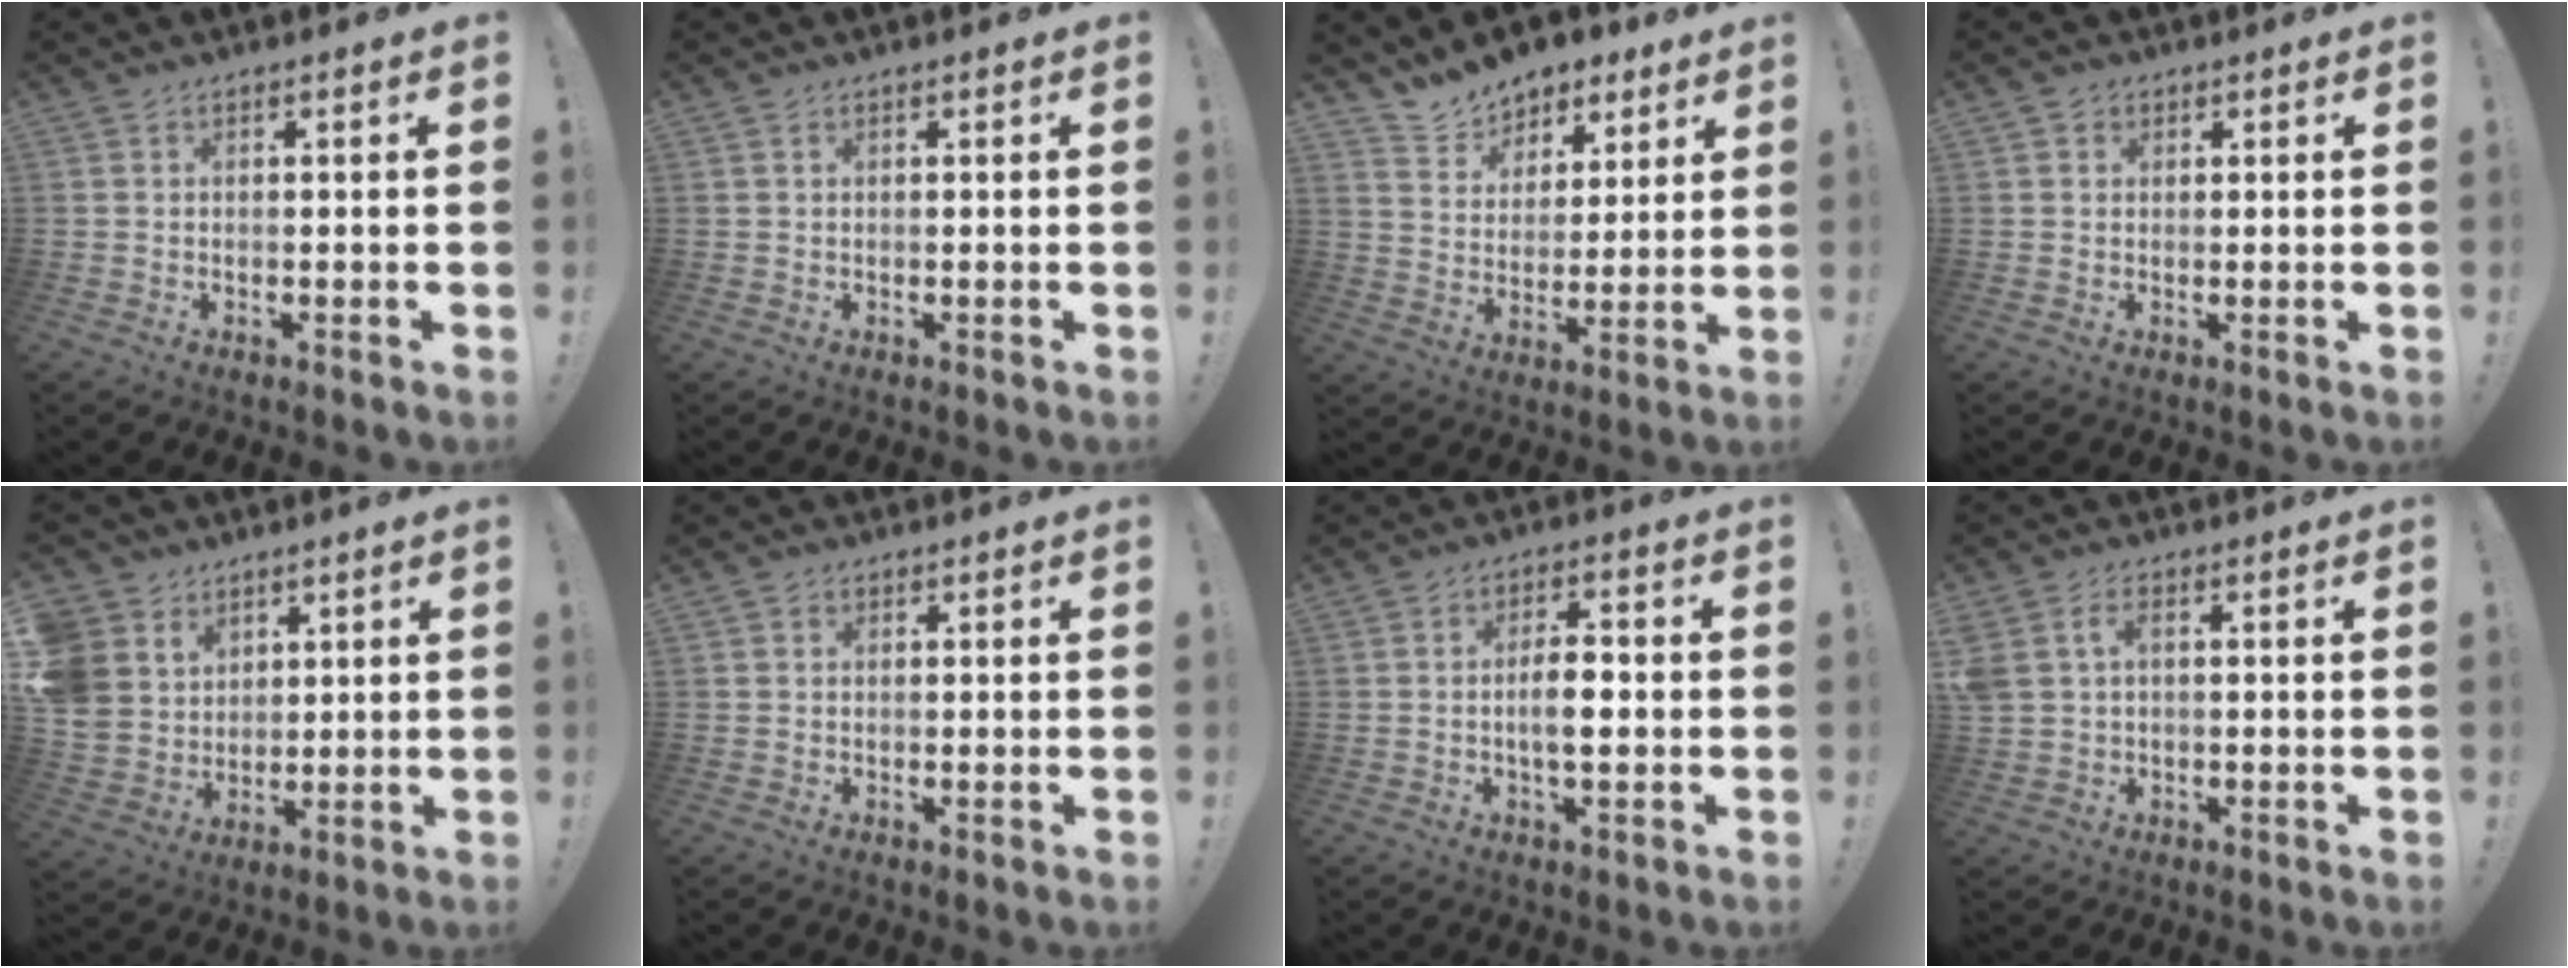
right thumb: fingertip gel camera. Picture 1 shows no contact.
{"total": 0.5, "force": [0.4, 0.2, 0.3], "torque": [0.000, -0.002, 0.006]}
{"total": 10.9, "force": [9.0, 5.9, 1.5], "torque": [-0.028, -0.070, 0.173]}
{"total": 1.6, "force": [0.7, 1.4, 0.3], "torque": [0.000, -0.002, 0.012]}
{"total": 9.5, "force": [4.1, 8.3, 2.5], "torque": [-0.047, -0.027, 0.088]}
{"total": 0.8, "force": [0.4, 0.7, 0.1], "torque": [0.006, -0.001, 0.006]}
{"total": 6.5, "force": [-1.0, 2.6, 5.9], "torque": [-0.096, 0.003, -0.021]}
{"total": 4.5, "force": [0.8, 3.0, 3.2], "torque": [-0.068, 0.003, 0.011]}